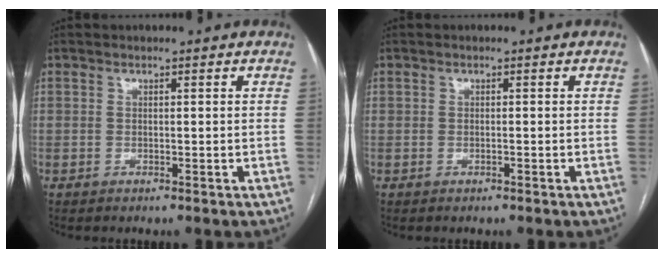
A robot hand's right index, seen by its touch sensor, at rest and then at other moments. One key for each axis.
{"total": 0.0}